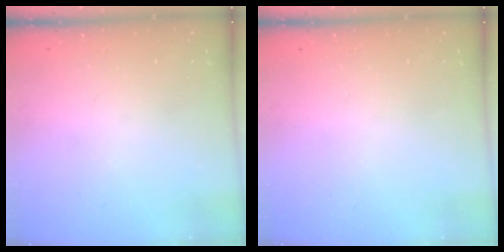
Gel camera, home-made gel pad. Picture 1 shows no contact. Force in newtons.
{"total": 0.0}